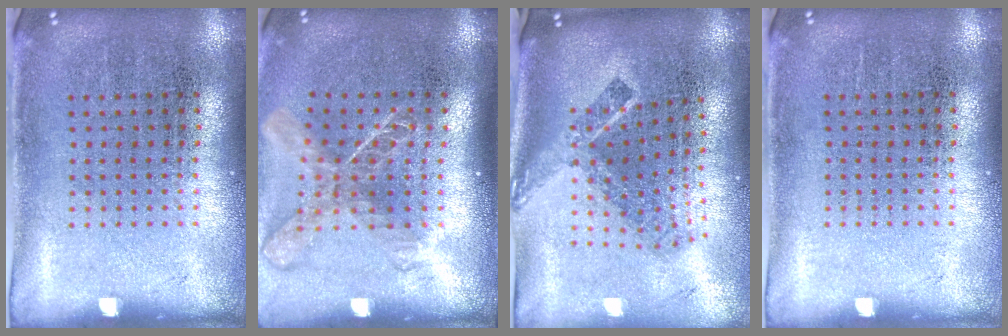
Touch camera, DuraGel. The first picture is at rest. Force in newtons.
{"total": 1.8, "press": 1.4, "slide": 1.2}
{"total": 2.4, "press": 1.6, "slide": 1.8}
{"total": 0.0}